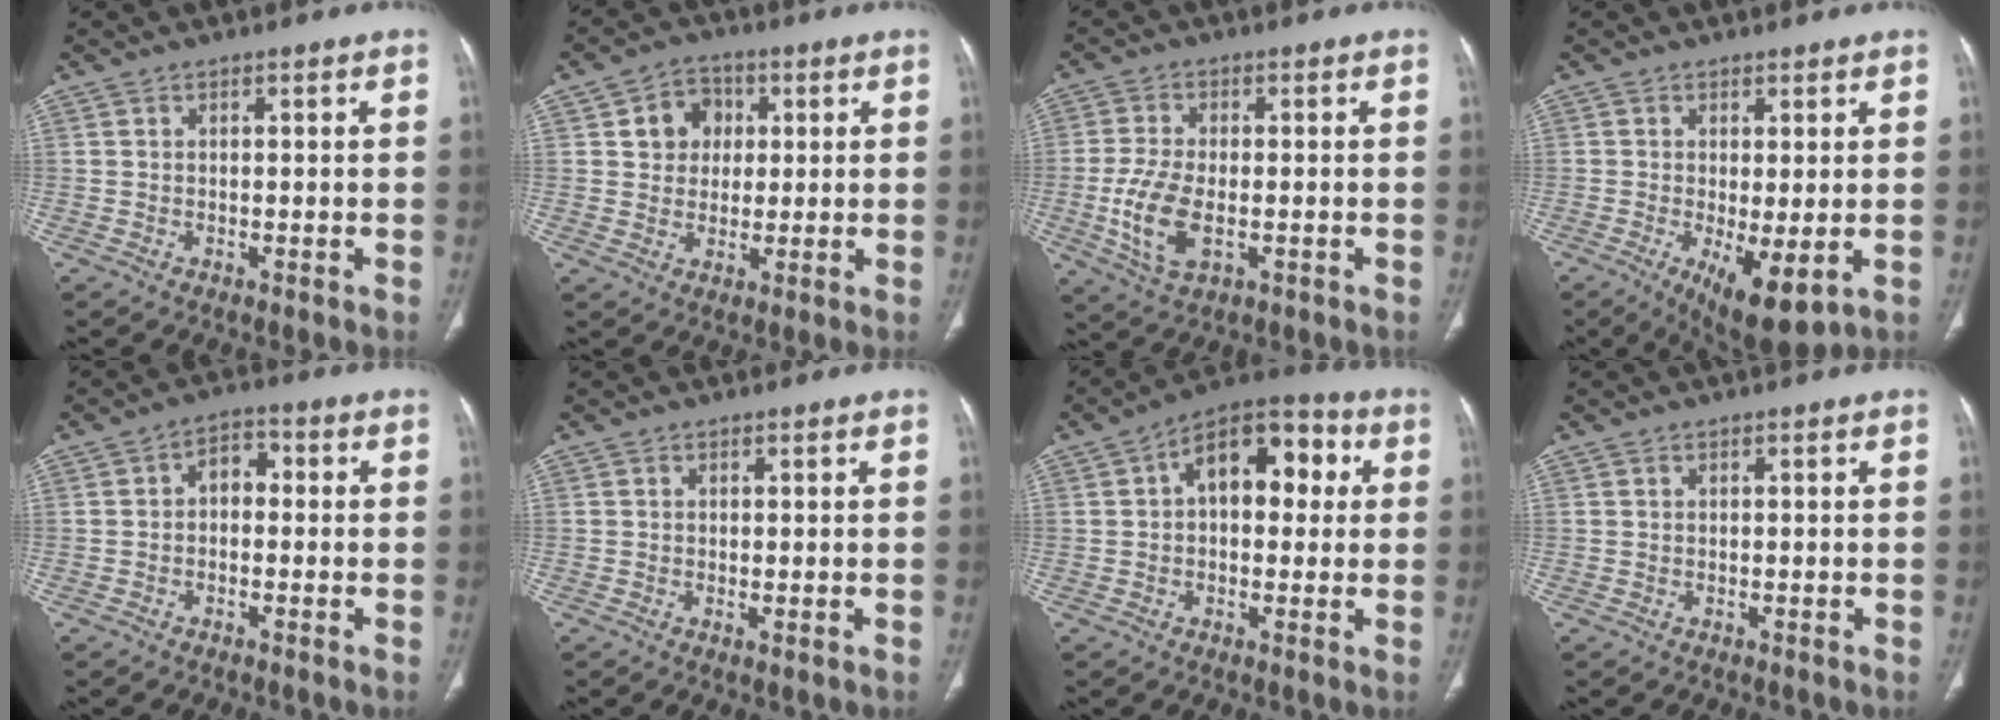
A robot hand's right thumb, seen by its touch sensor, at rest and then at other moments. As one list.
[{"total": 7.1, "force": [1.8, 6.1, 3.1], "torque": [-0.012, 0.000, 0.025]}, {"total": 9.3, "force": [-2.1, 4.8, 7.7], "torque": [-0.164, -0.004, -0.036]}, {"total": 8.9, "force": [-2.3, 3.1, 8.0], "torque": [-0.129, -0.023, -0.026]}, {"total": 4.3, "force": [-0.1, 3.0, 3.1], "torque": [-0.033, 0.018, -0.015]}, {"total": 0.6, "force": [0.0, 0.1, 0.6], "torque": [-0.016, -0.006, 0.001]}, {"total": 13.6, "force": [2.8, 8.0, 10.6], "torque": [-0.119, 0.031, 0.032]}, {"total": 0.0}]